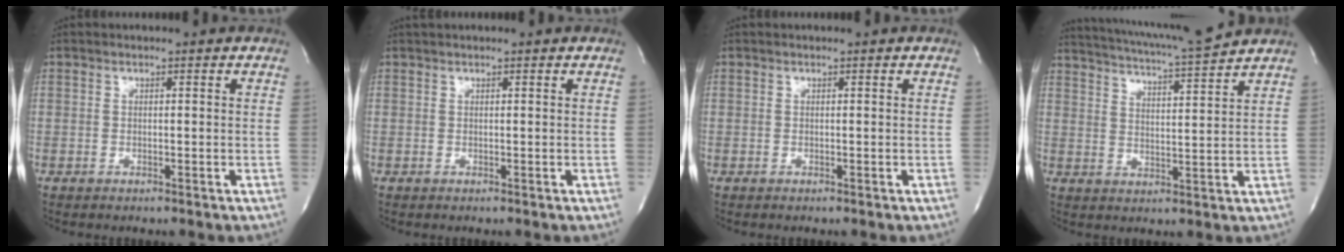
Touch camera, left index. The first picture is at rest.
{"total": 1.6, "force": [1.4, 0.2, 0.8], "torque": [-0.009, 0.026, 0.020]}
{"total": 0.0}
{"total": 11.8, "force": [11.1, -0.7, 4.1], "torque": [-0.080, -0.007, 0.161]}